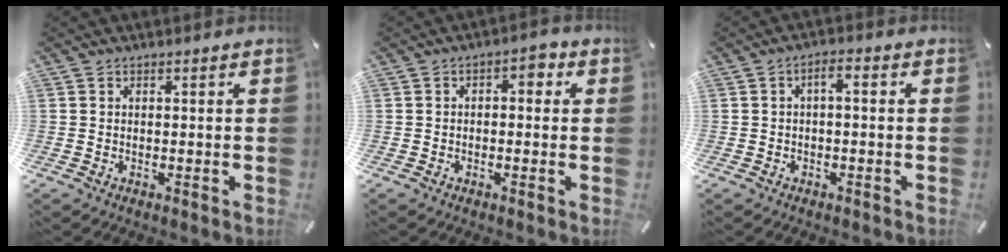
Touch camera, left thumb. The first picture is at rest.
{"total": 2.9, "force": [-0.9, 1.9, 2.0], "torque": [-0.035, 0.014, -0.023]}
{"total": 2.5, "force": [-1.0, 0.9, 2.0], "torque": [-0.039, 0.012, -0.022]}